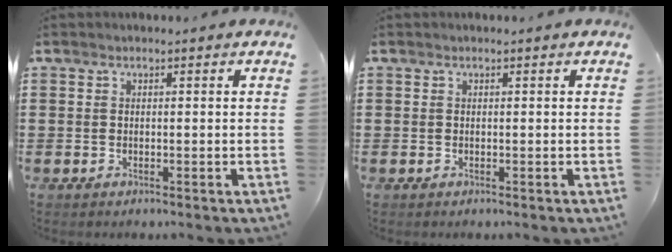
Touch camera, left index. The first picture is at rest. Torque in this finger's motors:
{"motor_torque": [0.00, 0.00, 0.00, 0.00]}